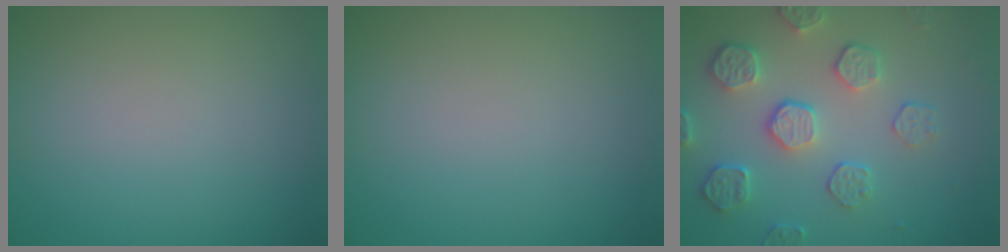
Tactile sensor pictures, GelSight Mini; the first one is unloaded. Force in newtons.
{"total": 0.0}
{"total": 4.2, "press": 3.9, "slide": 1.6}